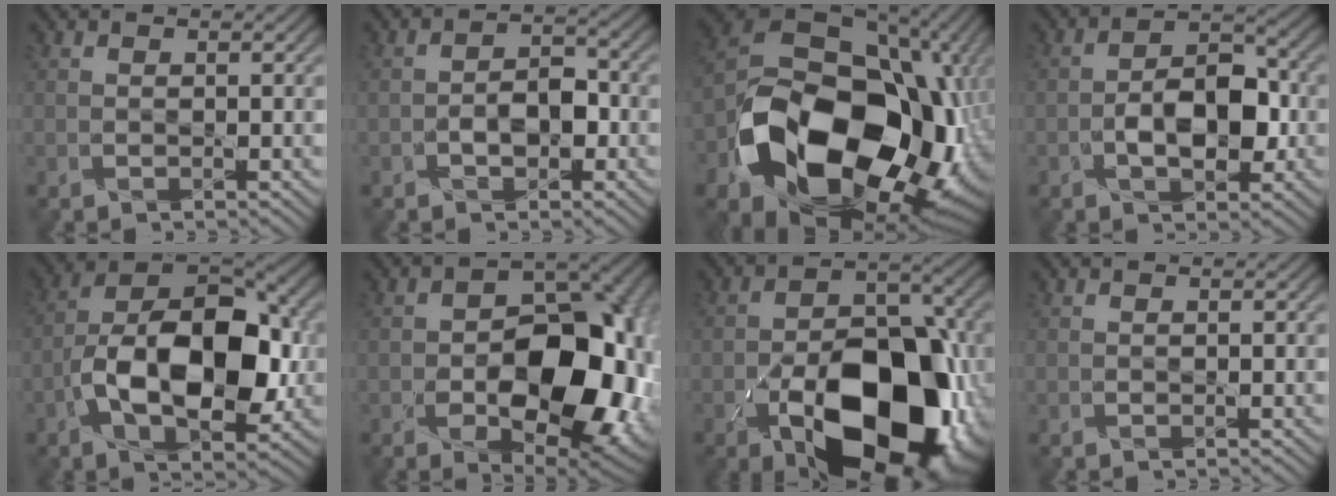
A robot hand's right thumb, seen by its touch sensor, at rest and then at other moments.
{"total": 3.2, "force": [-1.5, 1.9, 2.1], "torque": [-0.027, 0.005, -0.027]}
{"total": 22.8, "force": [-6.2, 15.9, 15.1], "torque": [-0.326, -0.058, -0.071]}
{"total": 6.4, "force": [-2.0, 3.4, 5.0], "torque": [-0.075, 0.010, -0.037]}
{"total": 14.5, "force": [-3.0, 7.9, 11.7], "torque": [-0.192, 0.000, -0.059]}
{"total": 16.5, "force": [-3.7, 10.0, 12.5], "torque": [-0.145, -0.026, -0.046]}
{"total": 17.9, "force": [-7.5, 9.7, 13.0], "torque": [-0.178, -0.015, -0.119]}
{"total": 0.0}